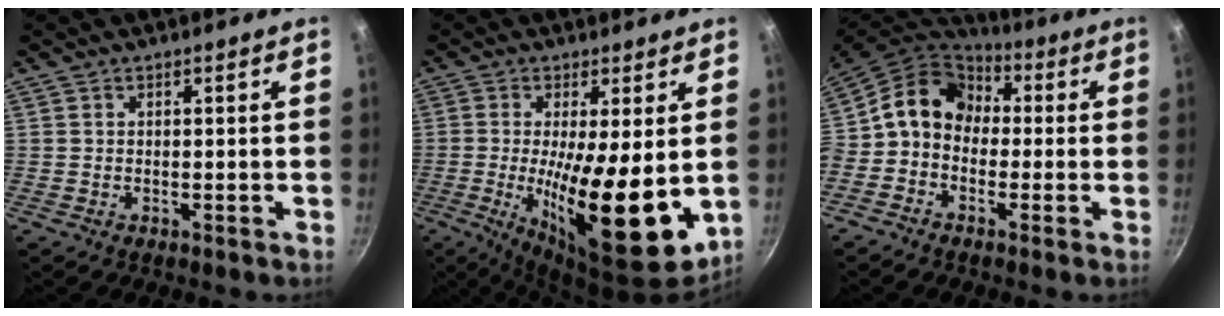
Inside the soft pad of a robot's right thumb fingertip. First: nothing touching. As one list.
[{"total": 17.4, "force": [-1.0, 5.0, 16.6], "torque": [-0.263, -0.024, -0.010]}, {"total": 14.6, "force": [0.7, 11.6, 8.8], "torque": [-0.137, 0.050, -0.015]}]